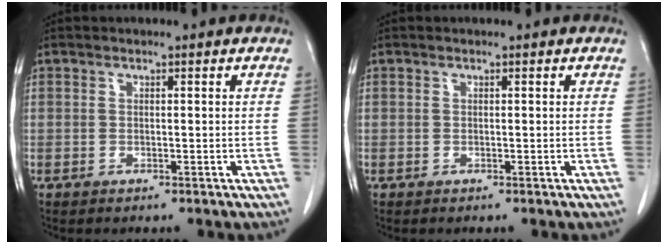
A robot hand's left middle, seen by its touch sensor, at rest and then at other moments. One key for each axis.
{"total": 0.0}